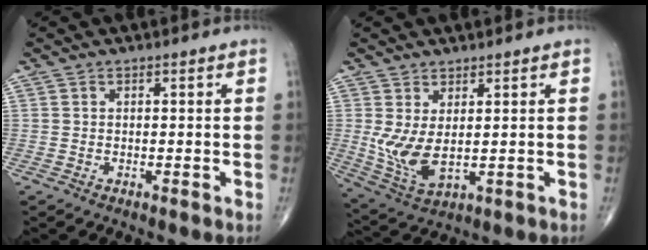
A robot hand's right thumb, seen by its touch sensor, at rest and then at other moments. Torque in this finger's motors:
{"motor_torque": [1.22, 1.45, -0.05, -0.16, 0.17]}